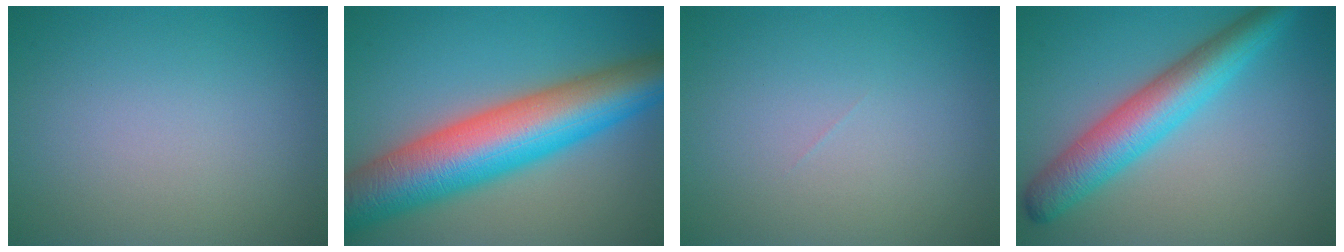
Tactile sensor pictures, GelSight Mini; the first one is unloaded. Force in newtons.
{"total": 12.6, "press": 12.6, "slide": 0.2}
{"total": 0.0}
{"total": 6.6, "press": 6.6, "slide": 0.1}